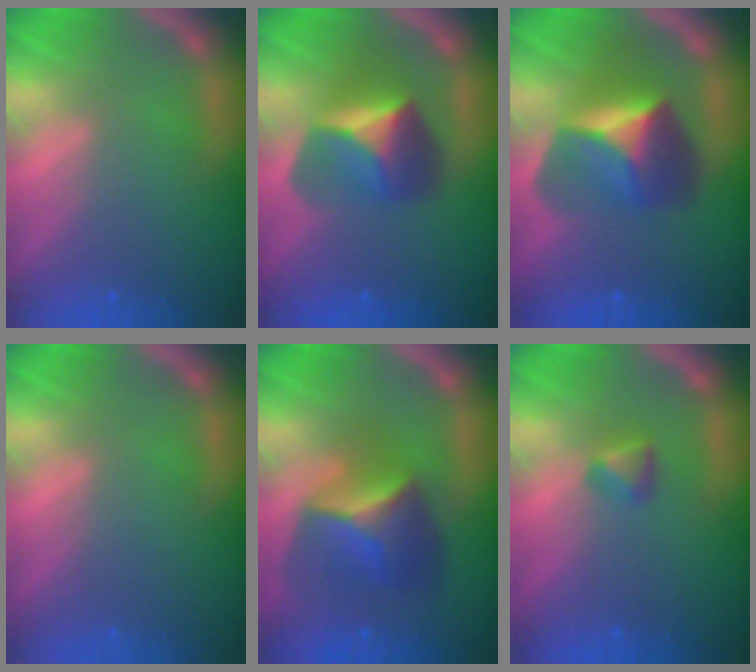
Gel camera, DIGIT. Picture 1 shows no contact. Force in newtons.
{"total": 5.4}
{"total": 6.4}
{"total": 0.0}
{"total": 6.4}
{"total": 1.4}